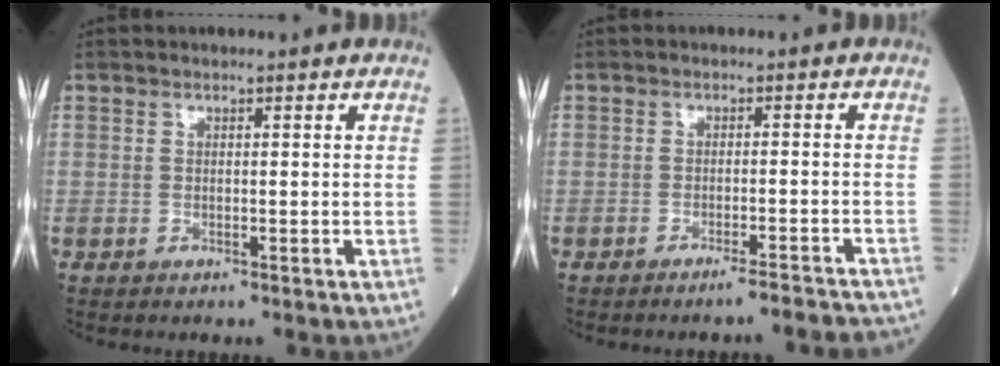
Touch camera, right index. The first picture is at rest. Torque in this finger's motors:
{"motor_torque": [-0.15, -0.16, 0.00, 0.01]}